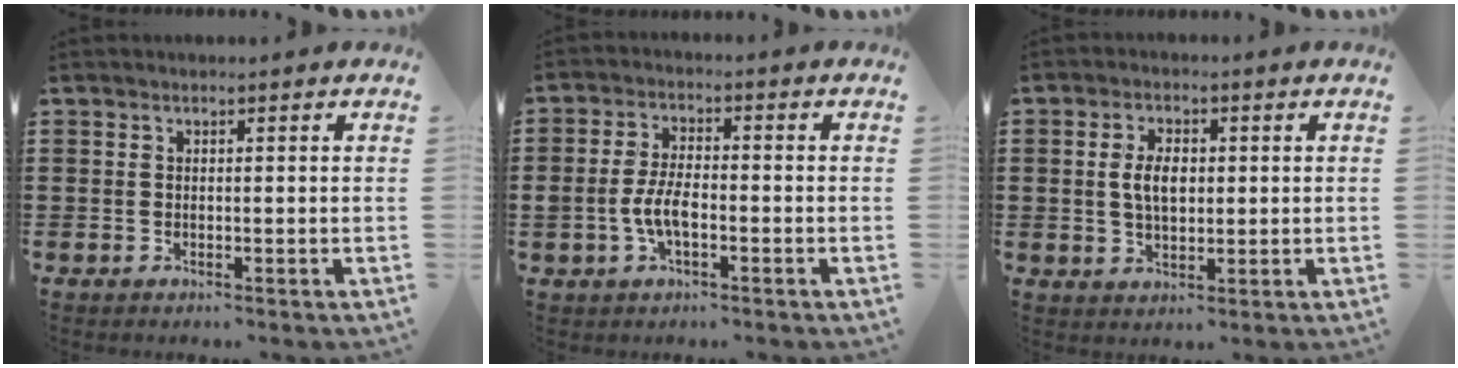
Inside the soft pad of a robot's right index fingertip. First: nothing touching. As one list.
[{"total": 5.1, "force": [-1.4, 2.3, 4.3], "torque": [-0.101, -0.001, -0.031]}, {"total": 4.7, "force": [0.3, 2.6, 3.9], "torque": [-0.078, 0.004, 0.000]}]